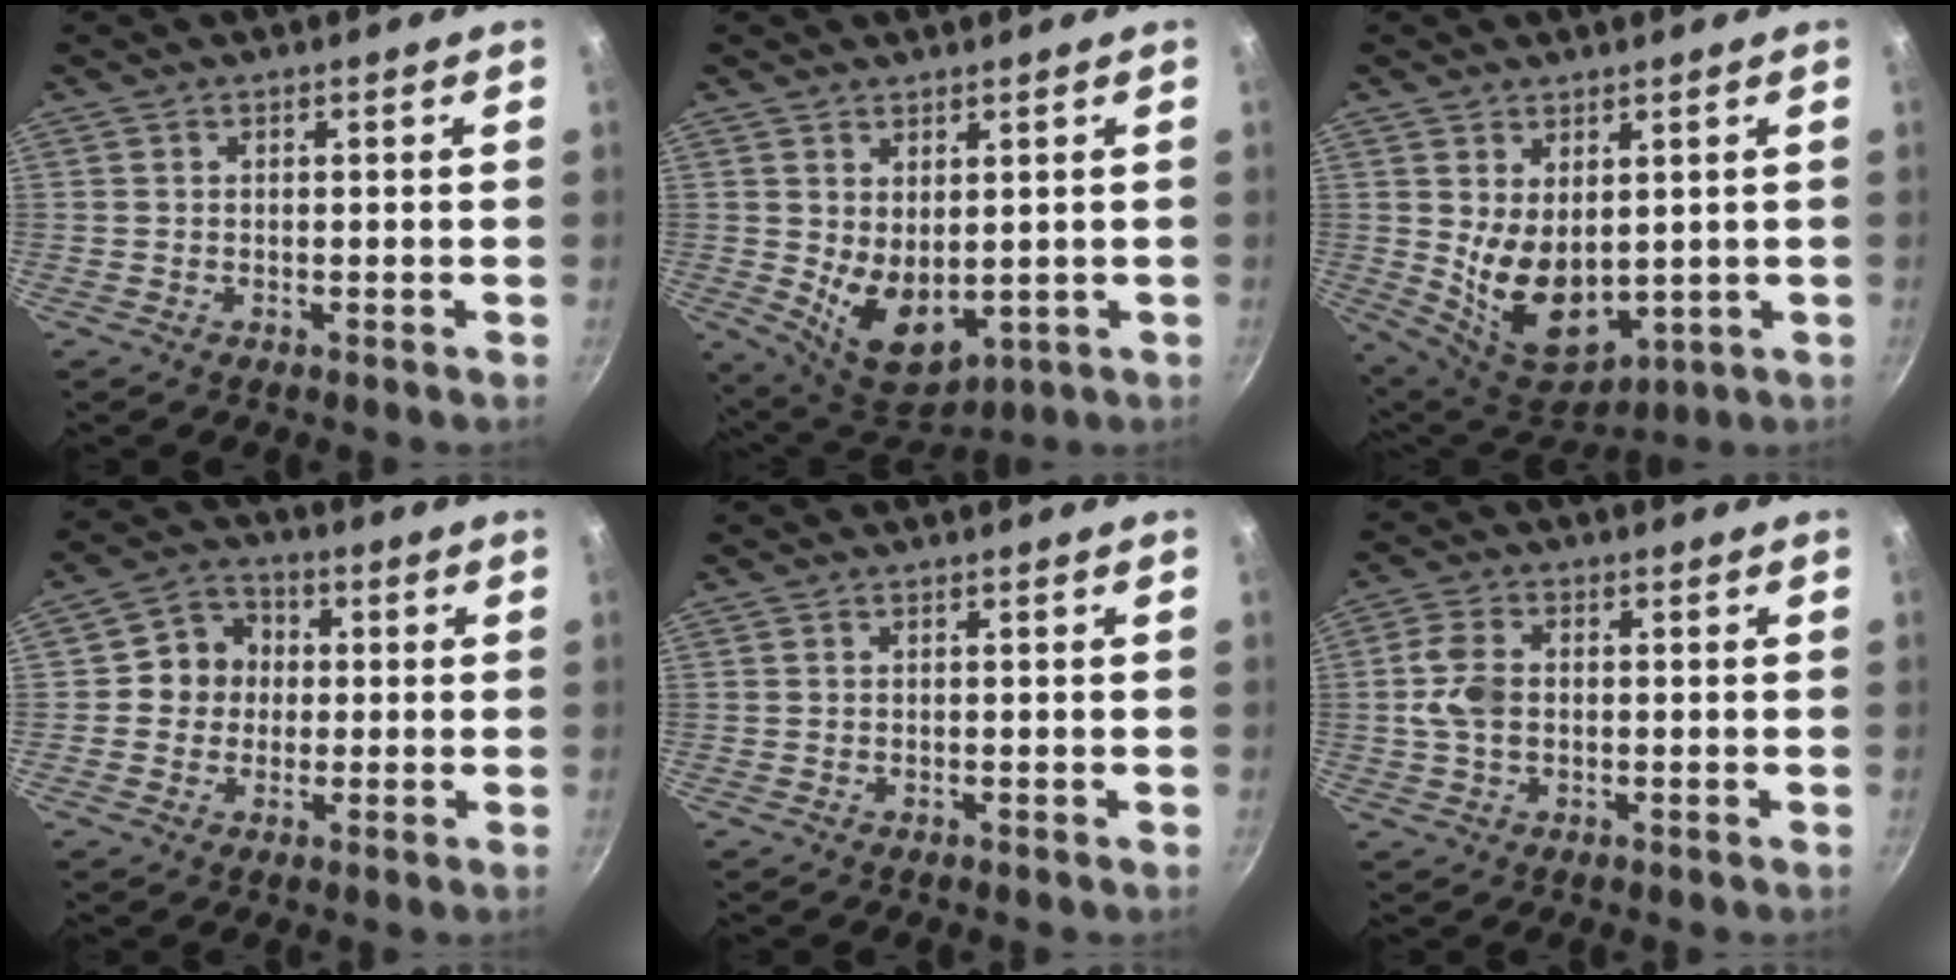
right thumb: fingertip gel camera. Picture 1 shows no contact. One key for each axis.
{"total": 9.6, "fx": 0.8, "fy": 6.1, "fz": 7.3, "tx": -0.091, "ty": -0.029, "tz": 0.038}
{"total": 12.1, "fx": 1.2, "fy": 7.7, "fz": 9.2, "tx": -0.128, "ty": -0.038, "tz": 0.051}
{"total": 7.5, "fx": 0.4, "fy": 7.0, "fz": 2.7, "tx": 0.000, "ty": 0.015, "tz": -0.010}
{"total": 0.0}
{"total": 6.4, "fx": -0.1, "fy": 4.4, "fz": 4.7, "tx": -0.090, "ty": 0.013, "tz": -0.009}